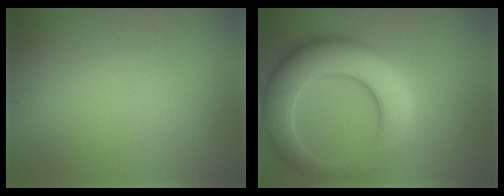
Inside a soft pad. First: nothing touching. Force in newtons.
{"total": 9.9, "press": 9.8, "slide": 0.5}